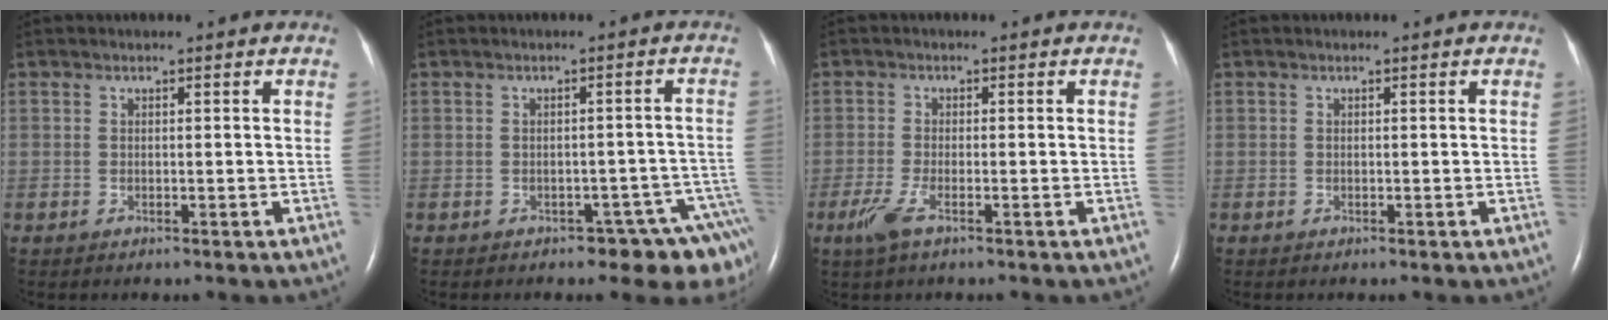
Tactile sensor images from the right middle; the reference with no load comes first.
{"total": 7.5, "force": [-6.0, 3.1, 3.3], "torque": [-0.017, 0.016, -0.067]}
{"total": 3.1, "force": [-1.8, 0.6, 2.5], "torque": [-0.064, -0.008, -0.041]}
{"total": 0.0}